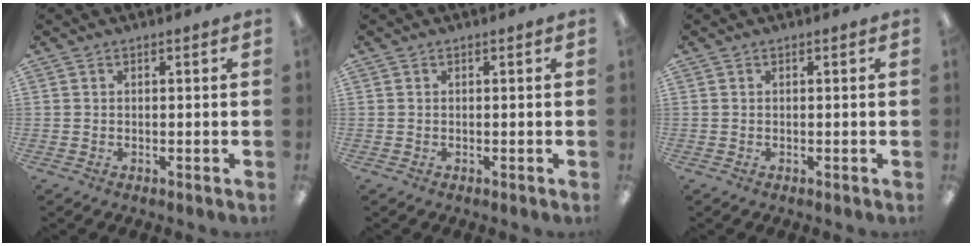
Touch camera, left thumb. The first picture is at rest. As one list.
[{"total": 0.0}, {"total": 0.0}]